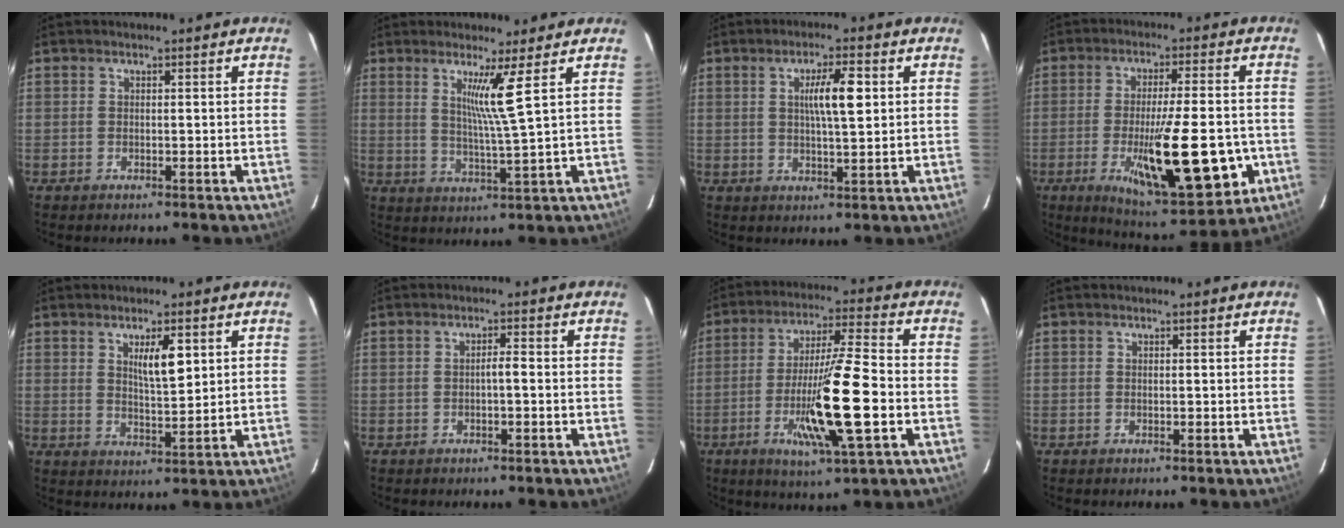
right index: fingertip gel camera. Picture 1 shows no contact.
{"total": 5.9, "force": [2.4, -2.0, 5.0], "torque": [-0.093, -0.021, 0.049]}
{"total": 6.5, "force": [1.4, 1.1, 6.3], "torque": [-0.112, 0.009, 0.028]}
{"total": 19.4, "force": [-5.3, 4.1, 18.2], "torque": [-0.280, -0.020, -0.066]}
{"total": 5.7, "force": [2.1, 1.5, 5.1], "torque": [-0.090, -0.001, 0.040]}
{"total": 1.8, "force": [-0.3, 0.5, 1.7], "torque": [-0.030, 0.005, -0.006]}
{"total": 16.0, "force": [-4.2, 1.0, 15.4], "torque": [-0.281, -0.012, -0.072]}
{"total": 0.0}